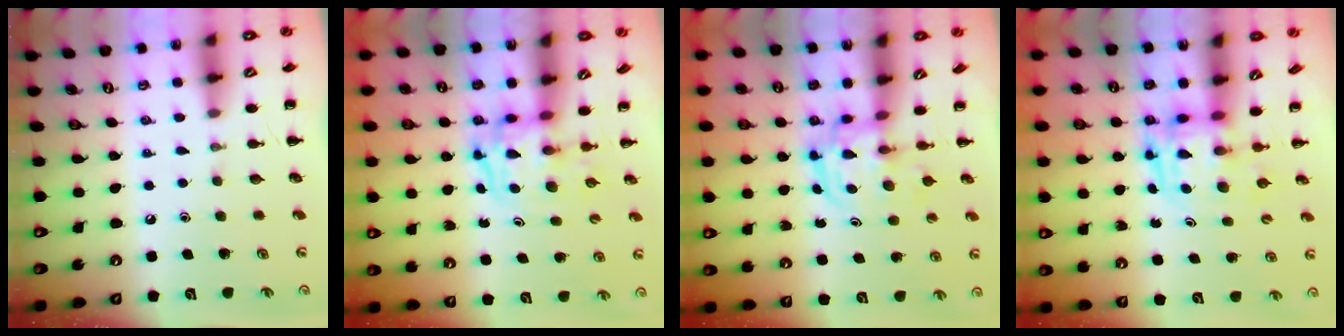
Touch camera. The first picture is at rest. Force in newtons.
{"total": 3.4, "press": 3.3, "slide": 0.6}
{"total": 2.7, "press": 2.7, "slide": 0.3}
{"total": 3.8, "press": 3.8, "slide": 0.7}